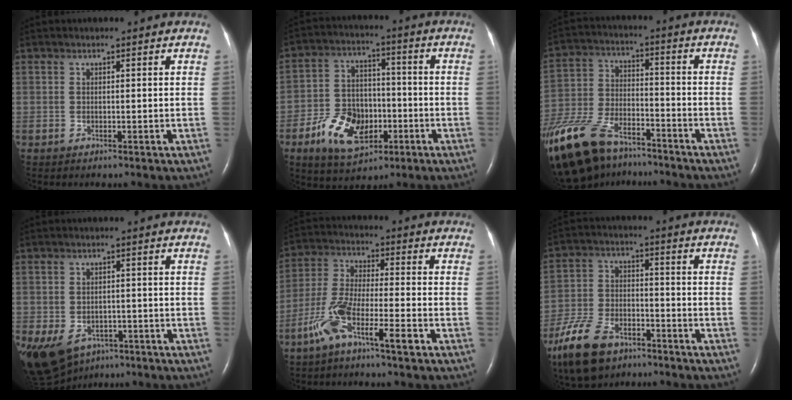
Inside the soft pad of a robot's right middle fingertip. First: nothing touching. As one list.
[{"total": 11.4, "force": [-4.7, 7.1, 7.5], "torque": [-0.156, 0.011, -0.075]}, {"total": 19.6, "force": [-14.7, 8.0, 10.0], "torque": [-0.269, -0.023, -0.265]}, {"total": 15.6, "force": [-7.7, 11.5, 7.3], "torque": [-0.202, -0.012, -0.101]}, {"total": 9.0, "force": [-5.2, 1.0, 7.3], "torque": [-0.160, 0.001, -0.103]}, {"total": 12.7, "force": [-8.6, 6.2, 7.1], "torque": [-0.161, -0.013, -0.157]}]